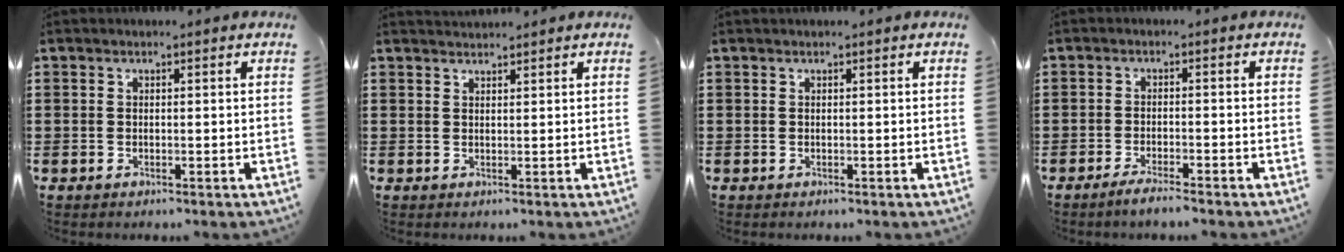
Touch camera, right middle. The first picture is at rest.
{"total": 1.5, "force": [1.5, 0.1, -0.1], "torque": [-0.003, -0.001, 0.030]}
{"total": 0.0}
{"total": 2.3, "force": [-2.0, -0.2, 1.1], "torque": [-0.019, 0.002, -0.036]}